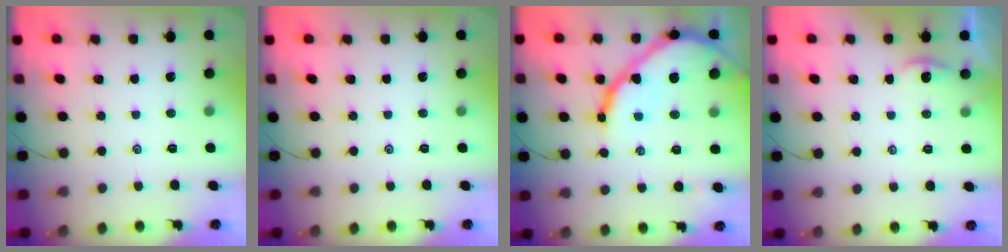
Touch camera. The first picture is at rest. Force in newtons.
{"total": 0.0}
{"total": 17.6, "press": 17.5, "slide": 1.9}
{"total": 1.9, "press": 1.9, "slide": 0.2}